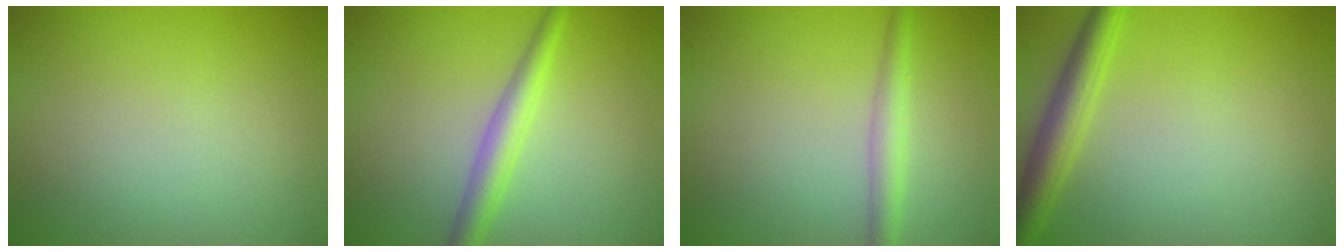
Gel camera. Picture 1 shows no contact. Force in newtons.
{"total": 2.7, "press": 2.7, "slide": 0.1}
{"total": 2.3, "press": 2.3, "slide": 0.1}
{"total": 3.4, "press": 3.4, "slide": 0.1}